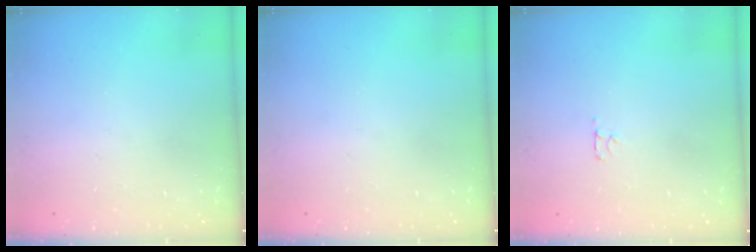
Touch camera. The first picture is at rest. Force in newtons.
{"total": 0.0}
{"total": 2.7, "press": 2.7, "slide": 0.3}